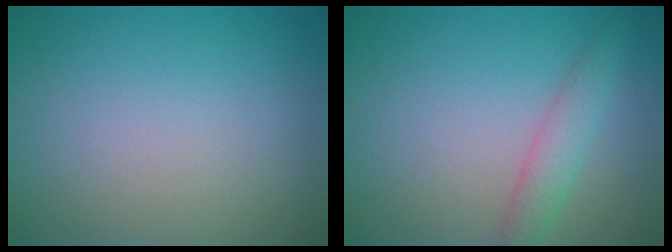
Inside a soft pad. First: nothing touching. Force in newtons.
{"total": 2.4, "press": 2.4, "slide": 0.1}